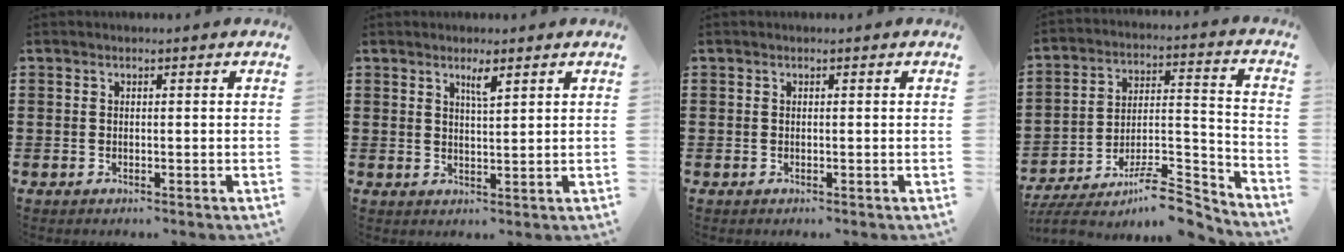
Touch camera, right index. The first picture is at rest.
{"total": 2.6, "force": [1.7, 0.3, 1.9], "torque": [-0.033, -0.003, 0.027]}
{"total": 0.0}
{"total": 9.7, "force": [-8.0, 2.5, 4.8], "torque": [-0.067, 0.023, -0.149]}